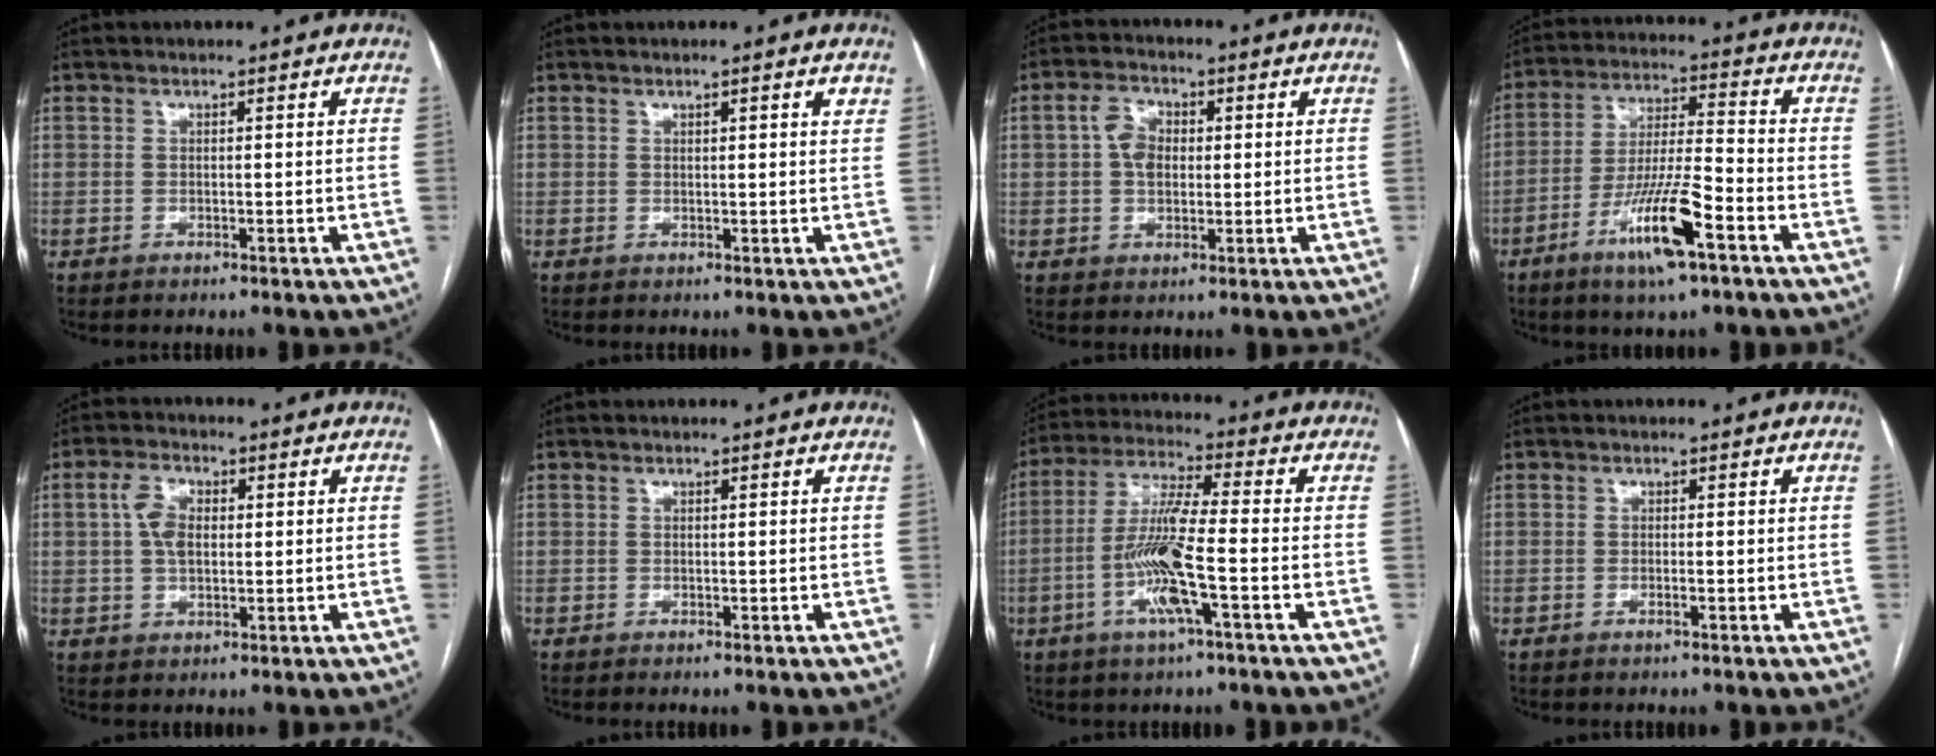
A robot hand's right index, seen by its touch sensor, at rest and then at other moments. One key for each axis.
{"total": 1.9, "fx": 1.2, "fy": 0.2, "fz": 1.5, "tx": -0.020, "ty": -0.001, "tz": 0.013}
{"total": 4.9, "fx": 0.7, "fy": 3.4, "fz": 3.5, "tx": -0.072, "ty": 0.018, "tz": 0.013}
{"total": 12.6, "fx": -6.4, "fy": 1.2, "fz": 10.7, "tx": -0.205, "ty": -0.014, "tz": -0.118}
{"total": 4.9, "fx": 0.8, "fy": 2.8, "fz": 4.0, "tx": -0.088, "ty": 0.014, "tz": 0.018}
{"total": 0.0}
{"total": 11.3, "fx": -3.3, "fy": 0.3, "fz": 10.8, "tx": -0.219, "ty": -0.004, "tz": -0.069}
{"total": 0.7, "fx": -0.4, "fy": -0.1, "fz": 0.6, "tx": -0.014, "ty": -0.001, "tz": -0.005}